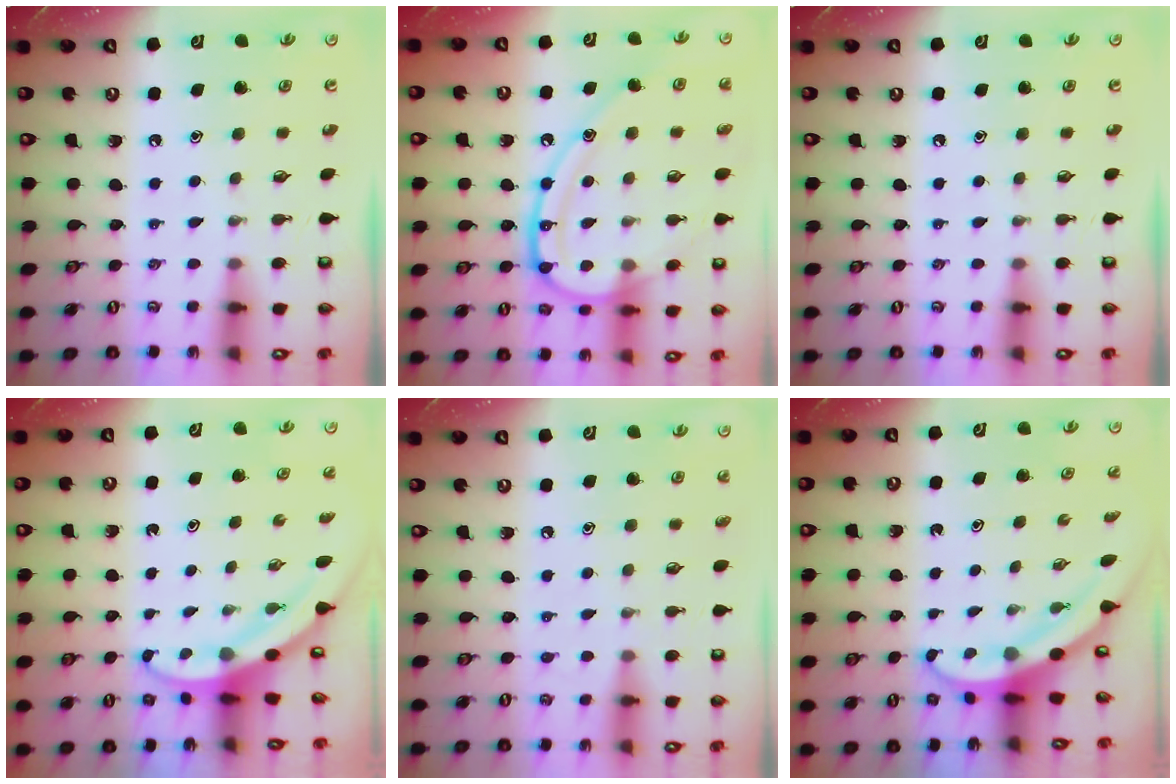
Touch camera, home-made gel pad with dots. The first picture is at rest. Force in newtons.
{"total": 17.4, "press": 17.3, "slide": 1.6}
{"total": 0.0}
{"total": 3.5, "press": 3.5, "slide": 0.1}
{"total": 4.0, "press": 4.0, "slide": 0.5}
{"total": 3.2, "press": 3.2, "slide": 0.0}